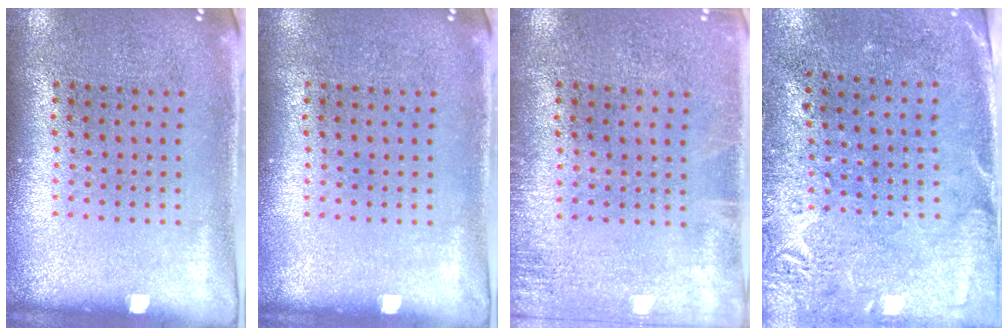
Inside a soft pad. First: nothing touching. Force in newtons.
{"total": 0.0}
{"total": 1.4, "press": 1.4, "slide": 0.2}
{"total": 2.7, "press": 2.2, "slide": 1.6}